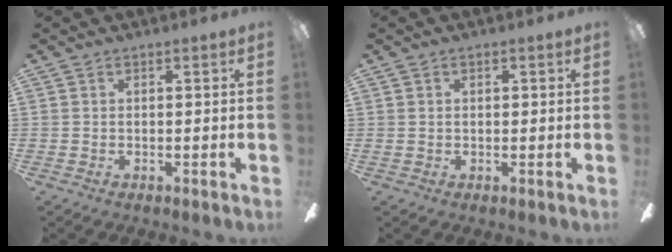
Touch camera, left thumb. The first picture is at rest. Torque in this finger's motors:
{"motor_torque": [0.06, -0.01, -0.28, -0.27, -0.05]}